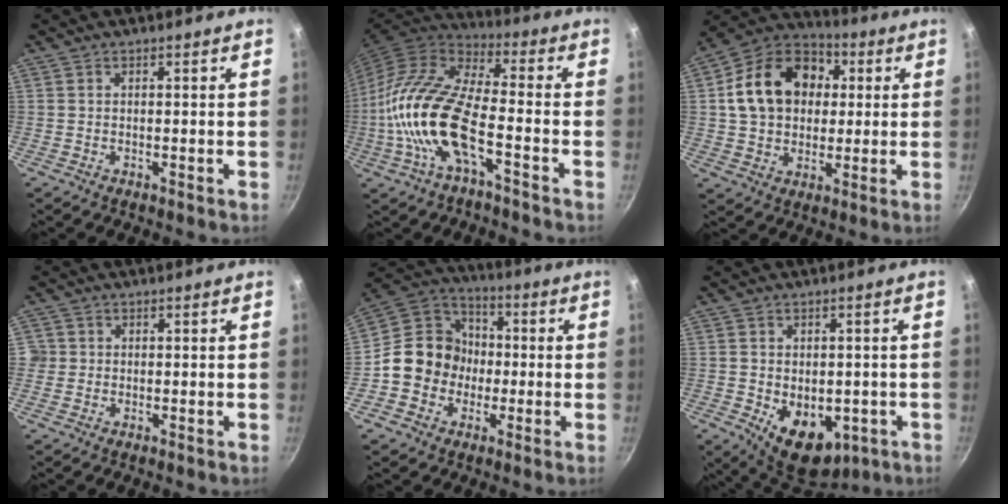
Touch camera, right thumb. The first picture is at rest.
{"total": 17.9, "force": [-5.5, 7.1, 15.5], "torque": [-0.305, 0.034, -0.121]}
{"total": 18.1, "force": [3.2, 14.0, 11.1], "torque": [-0.164, 0.027, 0.044]}
{"total": 1.8, "force": [-0.2, 1.7, 0.3], "torque": [0.007, 0.006, -0.005]}
{"total": 13.0, "force": [-2.2, 11.8, 5.1], "torque": [-0.040, 0.037, -0.057]}
{"total": 12.0, "force": [-3.4, 8.0, 8.3], "torque": [-0.082, -0.009, -0.029]}